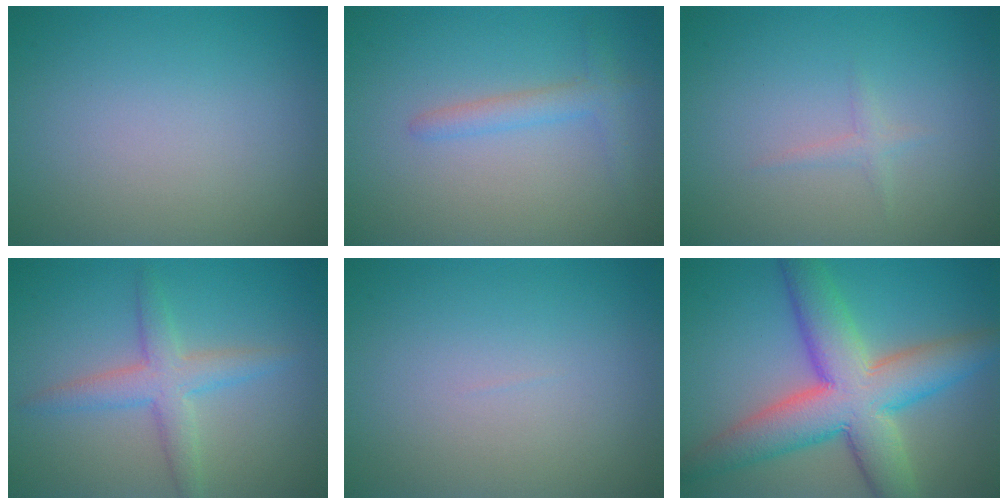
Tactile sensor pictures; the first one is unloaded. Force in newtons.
{"total": 2.0, "press": 1.9, "slide": 0.2}
{"total": 0.9, "press": 0.8, "slide": 0.0}
{"total": 3.4, "press": 3.4, "slide": 0.2}
{"total": 0.0}
{"total": 10.1, "press": 10.1, "slide": 0.3}